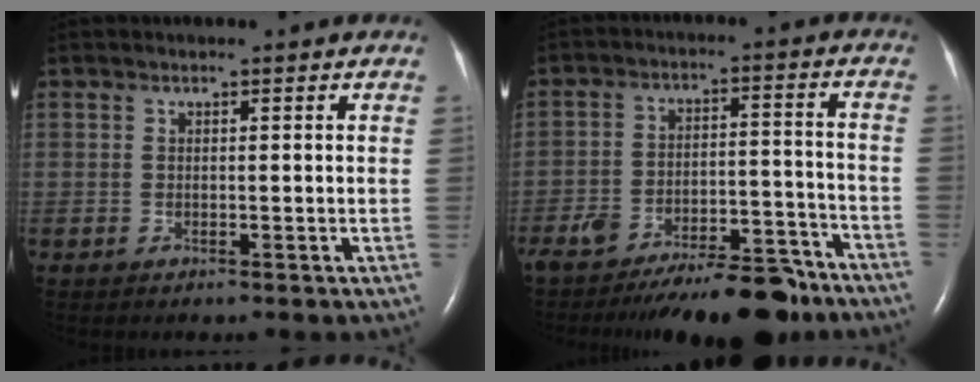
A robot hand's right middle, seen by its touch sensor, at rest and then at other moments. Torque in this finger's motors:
{"motor_torque": [0.19, -0.53, 0.27, 0.15]}